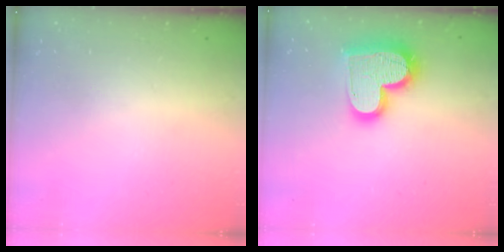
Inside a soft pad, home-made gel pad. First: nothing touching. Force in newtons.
{"total": 20.1, "press": 20.0, "slide": 1.8}